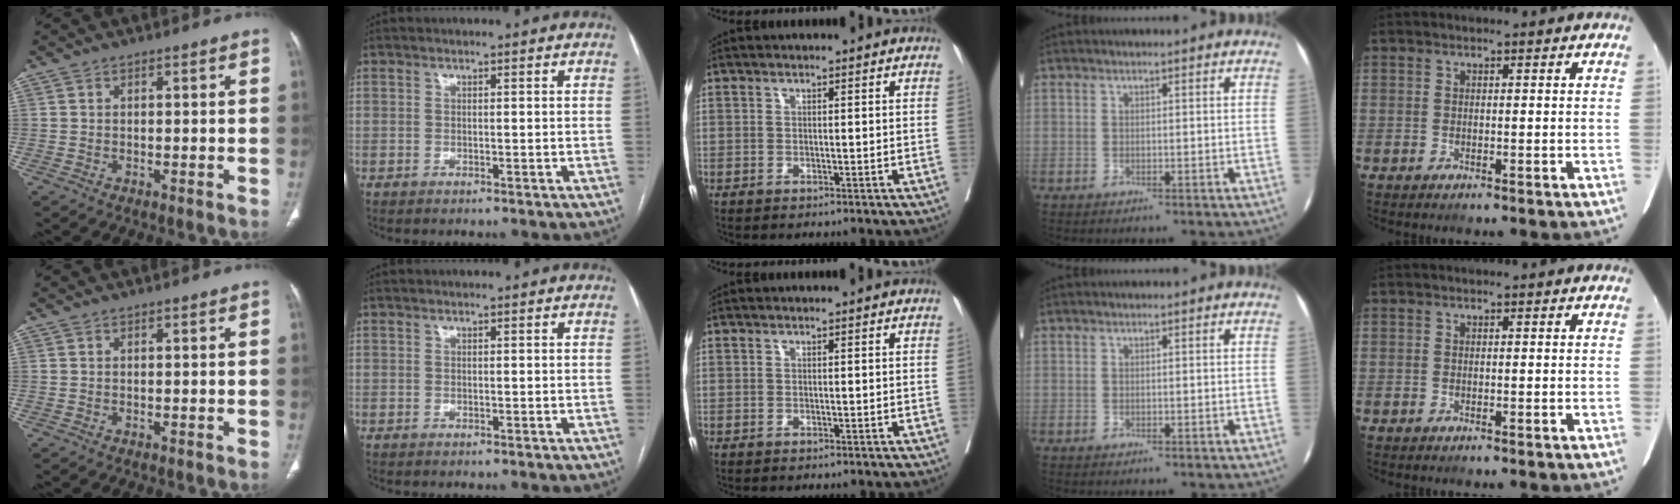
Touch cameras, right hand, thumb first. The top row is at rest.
{}